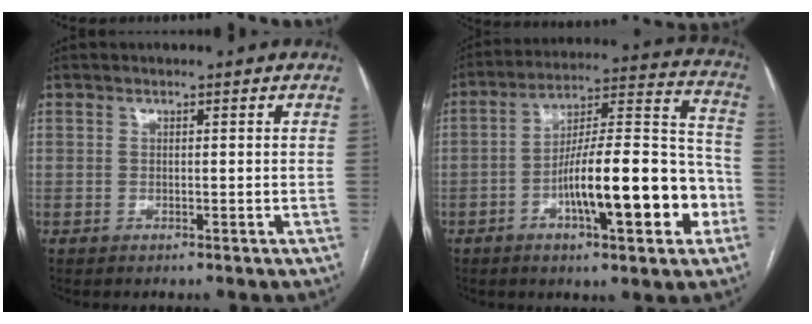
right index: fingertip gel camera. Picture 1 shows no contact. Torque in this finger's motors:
{"motor_torque": [1.30, -0.84, 1.05, 0.21]}